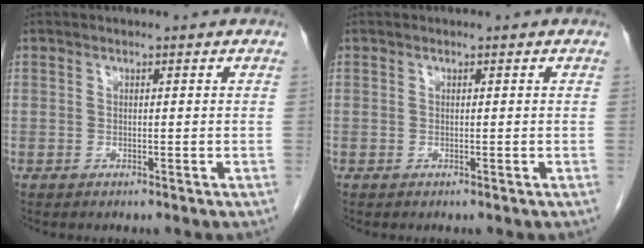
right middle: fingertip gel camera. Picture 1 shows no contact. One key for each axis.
{"total": 0.0}